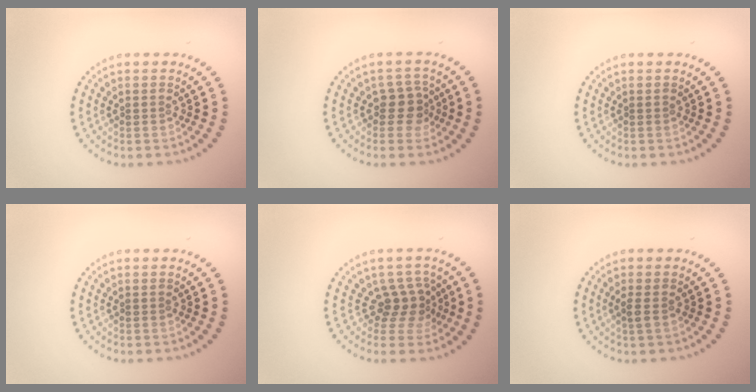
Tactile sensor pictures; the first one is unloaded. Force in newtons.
{"total": 2.3, "press": 1.9, "slide": 1.4}
{"total": 0.0}
{"total": 0.0}
{"total": 2.5, "press": 1.9, "slide": 1.7}
{"total": 0.9, "press": 0.9, "slide": 0.3}